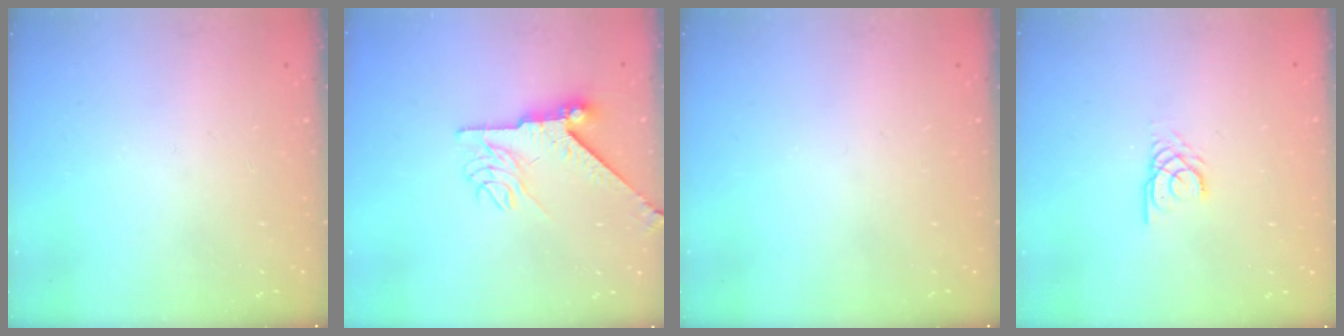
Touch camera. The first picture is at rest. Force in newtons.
{"total": 8.3, "press": 8.2, "slide": 0.9}
{"total": 0.0}
{"total": 2.3, "press": 2.3, "slide": 0.2}